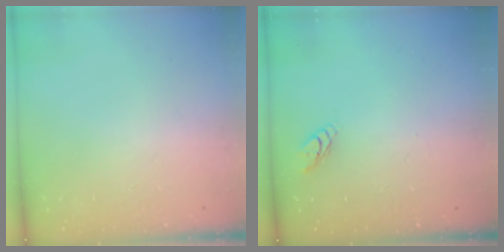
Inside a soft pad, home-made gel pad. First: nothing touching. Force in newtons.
{"total": 3.3, "press": 3.3, "slide": 0.3}